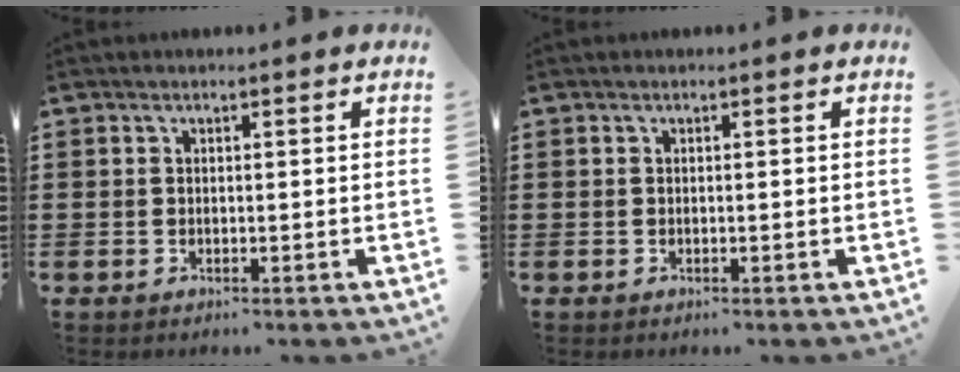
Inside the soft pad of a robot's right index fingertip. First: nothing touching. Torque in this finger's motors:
{"motor_torque": [0.32, 0.43, -0.01, -0.01]}